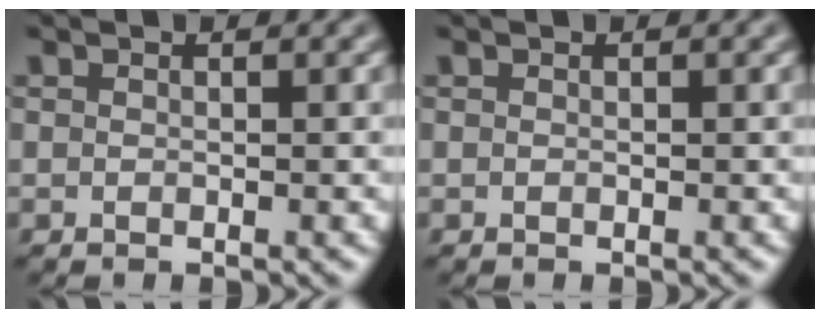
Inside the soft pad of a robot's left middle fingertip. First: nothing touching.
{"total": 0.0}